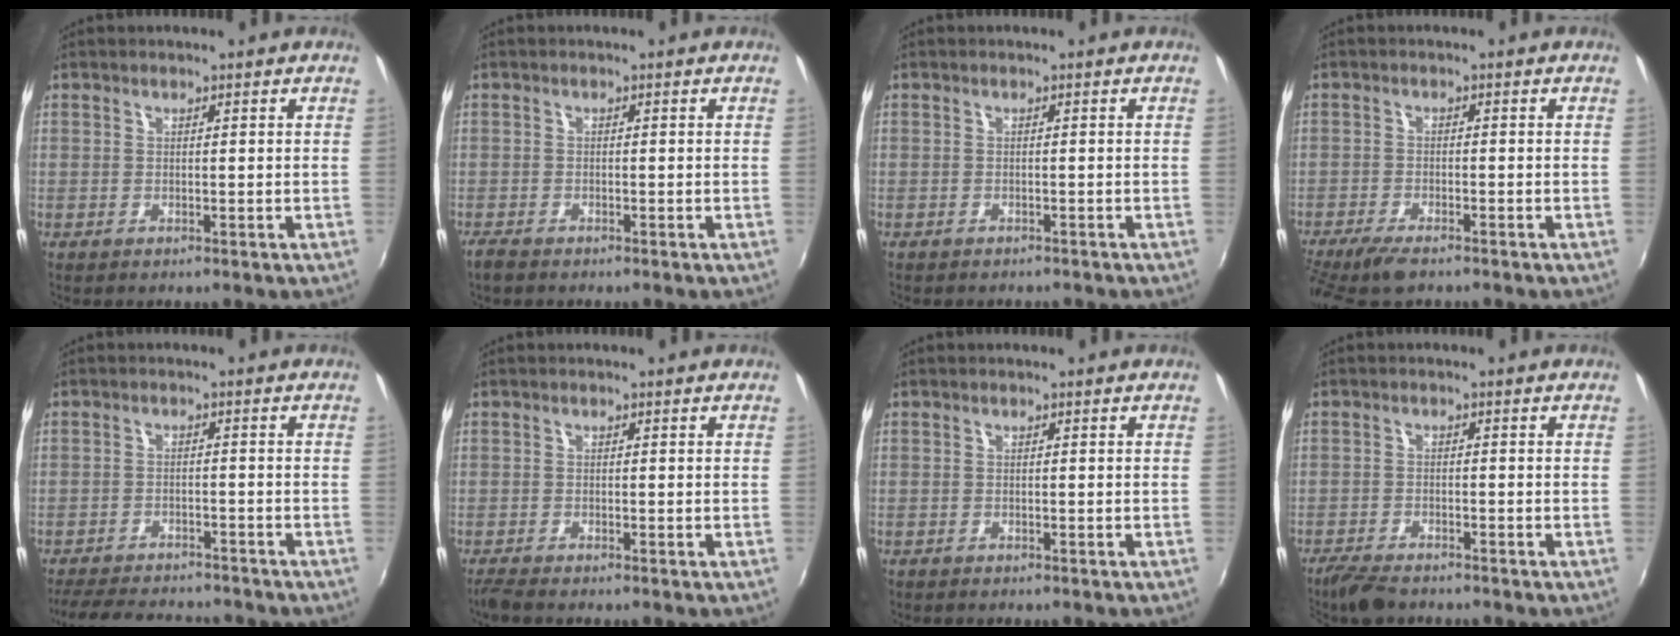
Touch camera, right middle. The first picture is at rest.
{"total": 2.0, "force": [-1.7, 0.6, 0.8], "torque": [-0.021, -0.007, -0.036]}
{"total": 2.1, "force": [-1.9, 0.7, 0.6], "torque": [-0.017, -0.013, -0.027]}
{"total": 7.6, "force": [-6.0, 2.0, 4.2], "torque": [-0.106, -0.025, -0.110]}
{"total": 13.5, "force": [-12.0, 3.8, 5.0], "torque": [-0.121, -0.006, -0.177]}
{"total": 2.3, "force": [-2.0, 0.1, 1.1], "torque": [-0.025, -0.011, -0.039]}
{"total": 0.8, "force": [-0.7, 0.3, 0.1], "torque": [-0.007, -0.001, -0.011]}
{"total": 5.6, "force": [-4.9, 1.4, 2.4], "torque": [-0.068, -0.018, -0.091]}